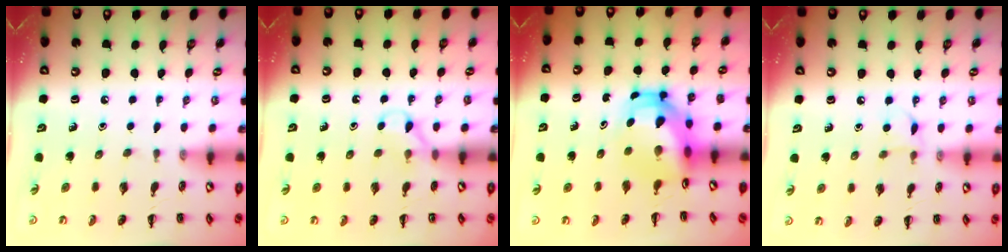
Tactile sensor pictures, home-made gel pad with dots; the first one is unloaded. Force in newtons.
{"total": 4.2, "press": 3.9, "slide": 1.5}
{"total": 6.4, "press": 6.0, "slide": 2.2}
{"total": 5.6, "press": 5.5, "slide": 1.4}